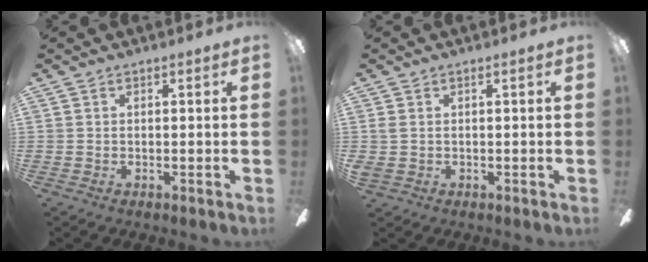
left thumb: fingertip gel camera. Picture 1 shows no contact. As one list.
[{"total": 1.4, "force": [-0.1, 1.0, 1.0], "torque": [-0.021, 0.006, -0.003]}]